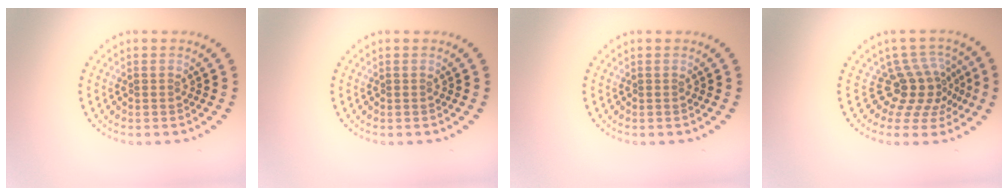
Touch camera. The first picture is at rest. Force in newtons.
{"total": 0.0}
{"total": 0.0}
{"total": 4.0, "press": 2.8, "slide": 2.9}